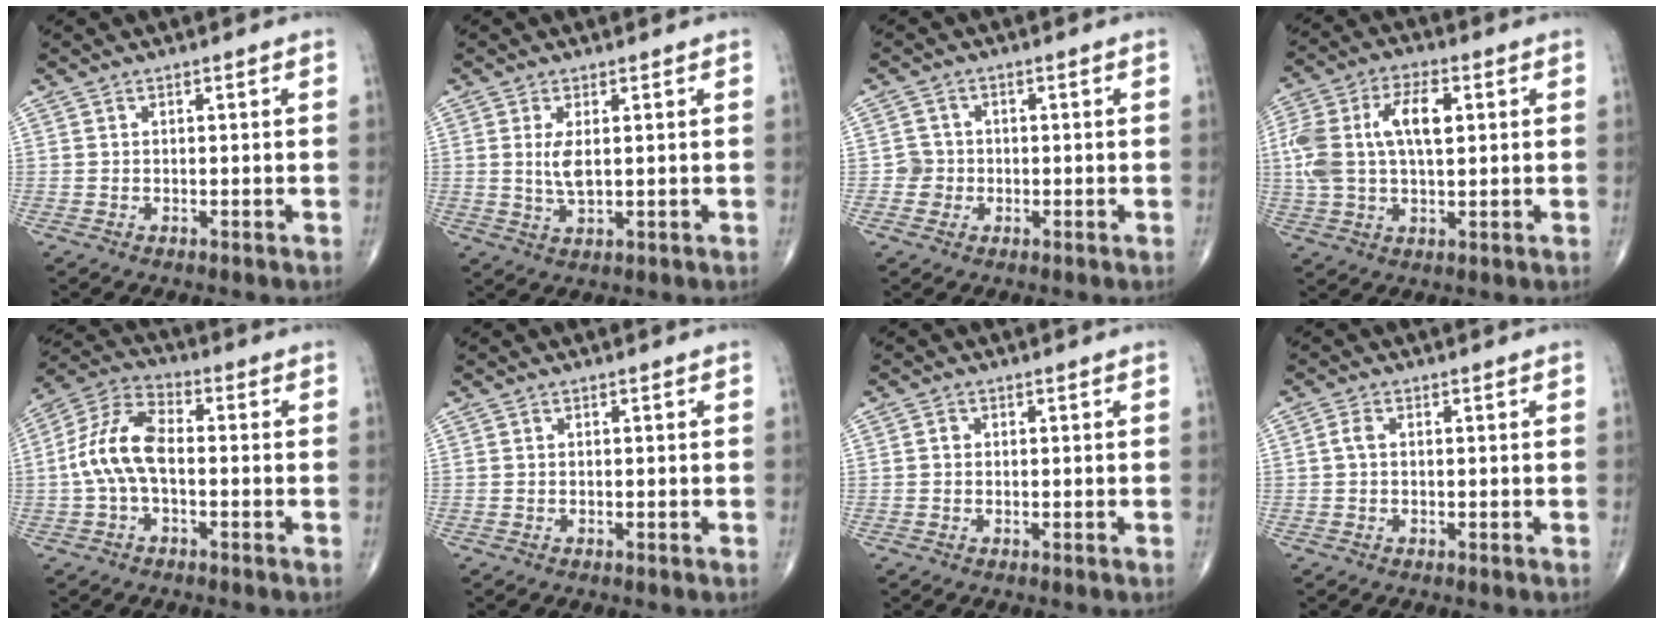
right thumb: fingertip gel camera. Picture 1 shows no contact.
{"total": 3.8, "force": [0.7, 1.4, 3.5], "torque": [-0.075, -0.012, 0.019]}
{"total": 2.7, "force": [-0.6, 2.6, 0.1], "torque": [0.018, 0.009, -0.014]}
{"total": 13.8, "force": [2.4, 7.2, 11.6], "torque": [-0.244, 0.020, 0.046]}
{"total": 10.8, "force": [-0.9, 5.7, 9.1], "torque": [-0.190, 0.035, -0.025]}
{"total": 0.0}
{"total": 0.9, "force": [0.1, 0.9, 0.4], "torque": [-0.003, 0.002, -0.001]}
{"total": 1.7, "force": [0.1, 1.1, 1.3], "torque": [-0.025, 0.005, 0.001]}